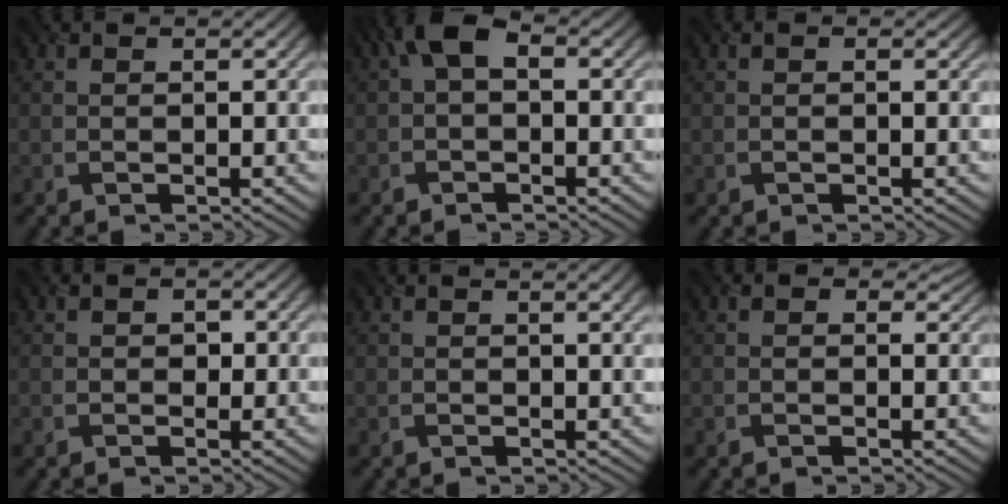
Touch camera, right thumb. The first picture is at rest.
{"total": 3.7, "force": [0.3, 2.1, 3.0], "torque": [-0.060, 0.013, -0.002]}
{"total": 0.0}
{"total": 0.8, "force": [-0.1, 0.7, 0.3], "torque": [-0.003, -0.007, -0.003]}
{"total": 1.9, "force": [1.0, 0.2, 1.6], "torque": [-0.018, 0.001, 0.016]}
{"total": 1.3, "force": [0.5, 1.0, 0.6], "torque": [-0.007, -0.008, 0.007]}